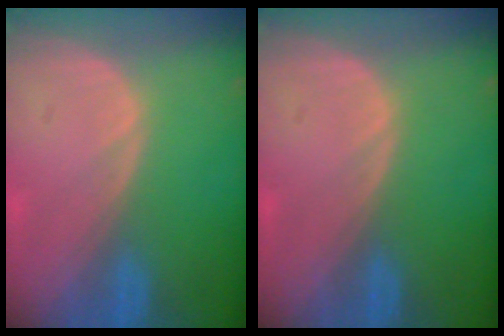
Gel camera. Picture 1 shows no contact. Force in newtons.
{"total": 0.0}